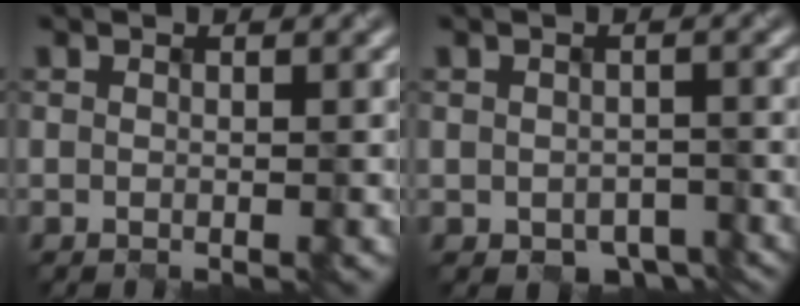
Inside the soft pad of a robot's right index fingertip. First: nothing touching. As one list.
[{"total": 2.9, "force": [-2.0, 1.8, 1.2], "torque": [-0.013, -0.007, -0.012]}]